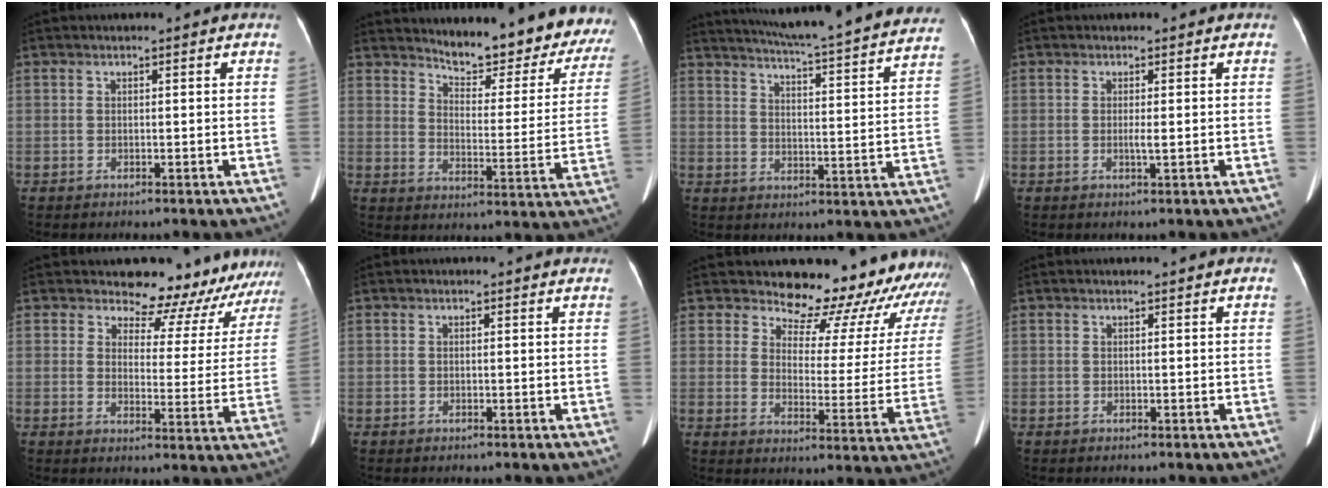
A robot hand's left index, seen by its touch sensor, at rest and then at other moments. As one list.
[{"total": 19.9, "force": [18.5, 4.2, 6.0], "torque": [-0.061, -0.075, 0.219]}, {"total": 28.0, "force": [25.6, 1.3, 11.2], "torque": [-0.178, -0.060, 0.317]}, {"total": 1.0, "force": [-0.4, -0.2, 0.9], "torque": [-0.023, -0.001, -0.001]}, {"total": 13.3, "force": [12.6, 4.1, 0.9], "torque": [0.019, -0.050, 0.123]}, {"total": 1.2, "force": [1.1, 0.2, 0.0], "torque": [-0.009, 0.002, 0.004]}, {"total": 21.3, "force": [20.1, 6.0, 3.8], "torque": [-0.022, -0.100, 0.215]}, {"total": 1.2, "force": [1.1, -0.2, 0.4], "torque": [-0.009, 0.013, 0.019]}]